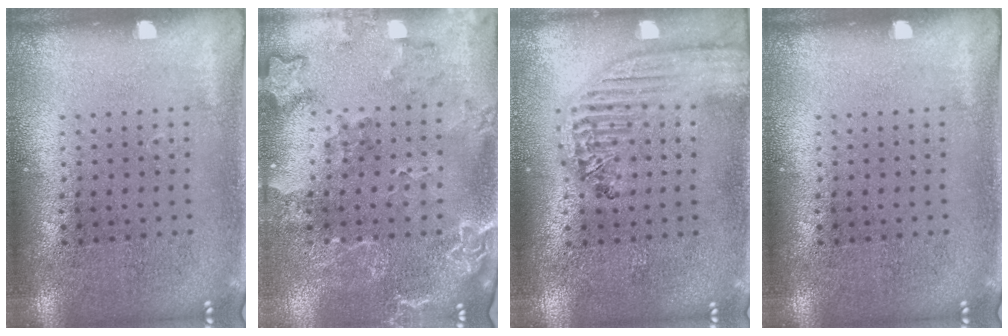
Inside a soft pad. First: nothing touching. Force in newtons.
{"total": 2.0, "press": 1.9, "slide": 0.7}
{"total": 2.0, "press": 1.8, "slide": 0.9}
{"total": 0.0}